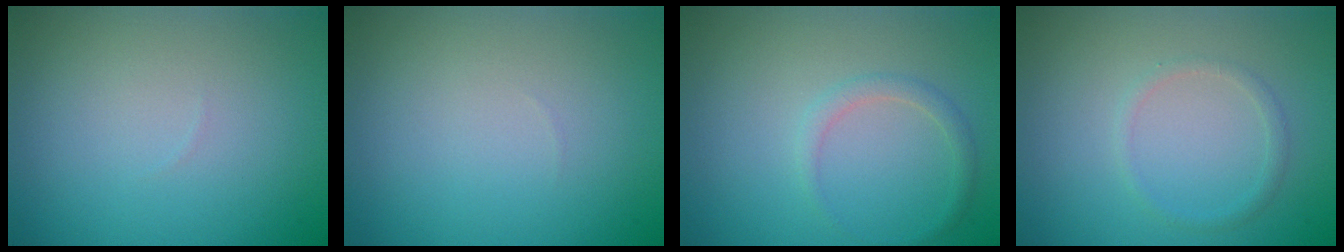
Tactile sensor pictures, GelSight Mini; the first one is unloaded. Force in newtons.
{"total": 0.0}
{"total": 1.3, "press": 1.3, "slide": 0.1}
{"total": 1.0, "press": 1.0, "slide": 0.1}